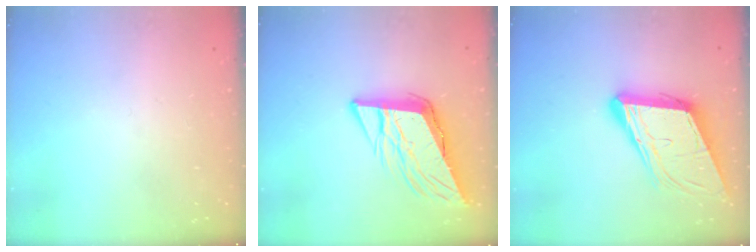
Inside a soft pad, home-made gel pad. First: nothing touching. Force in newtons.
{"total": 10.6, "press": 10.2, "slide": 2.8}
{"total": 15.9, "press": 15.4, "slide": 4.0}